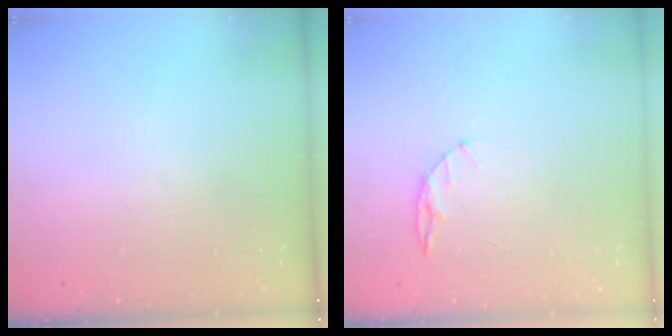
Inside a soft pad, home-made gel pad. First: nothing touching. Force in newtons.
{"total": 5.1, "press": 5.1, "slide": 0.6}